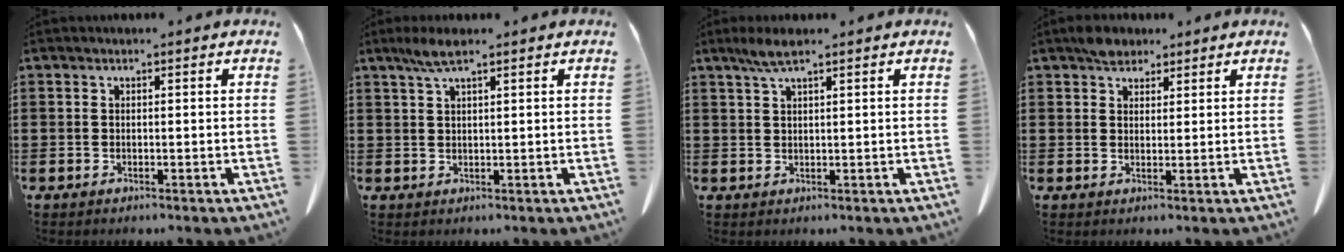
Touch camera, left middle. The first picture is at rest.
{"total": 3.3, "force": [2.1, 0.5, 2.6], "torque": [-0.055, 0.001, 0.038]}
{"total": 3.1, "force": [2.1, 0.4, 2.3], "torque": [-0.050, 0.001, 0.037]}
{"total": 3.3, "force": [2.7, 1.6, 0.9], "torque": [-0.017, 0.002, 0.052]}